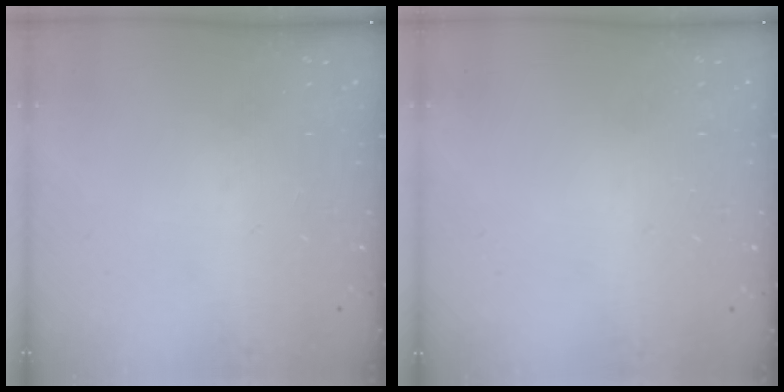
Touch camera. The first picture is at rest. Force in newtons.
{"total": 2.4, "press": 2.4, "slide": 0.2}